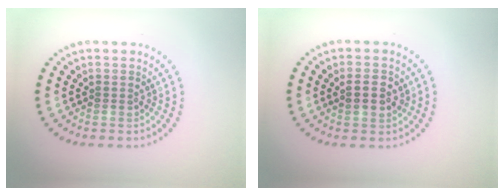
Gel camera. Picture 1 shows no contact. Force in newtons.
{"total": 2.4, "press": 2.4, "slide": 0.2}